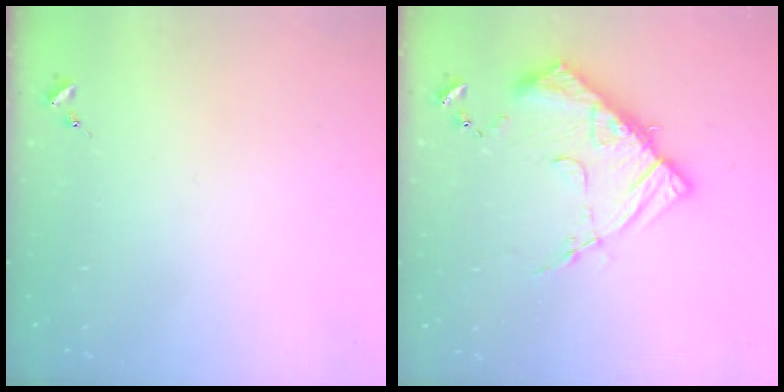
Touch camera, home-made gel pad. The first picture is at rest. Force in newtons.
{"total": 14.8, "press": 14.7, "slide": 1.4}